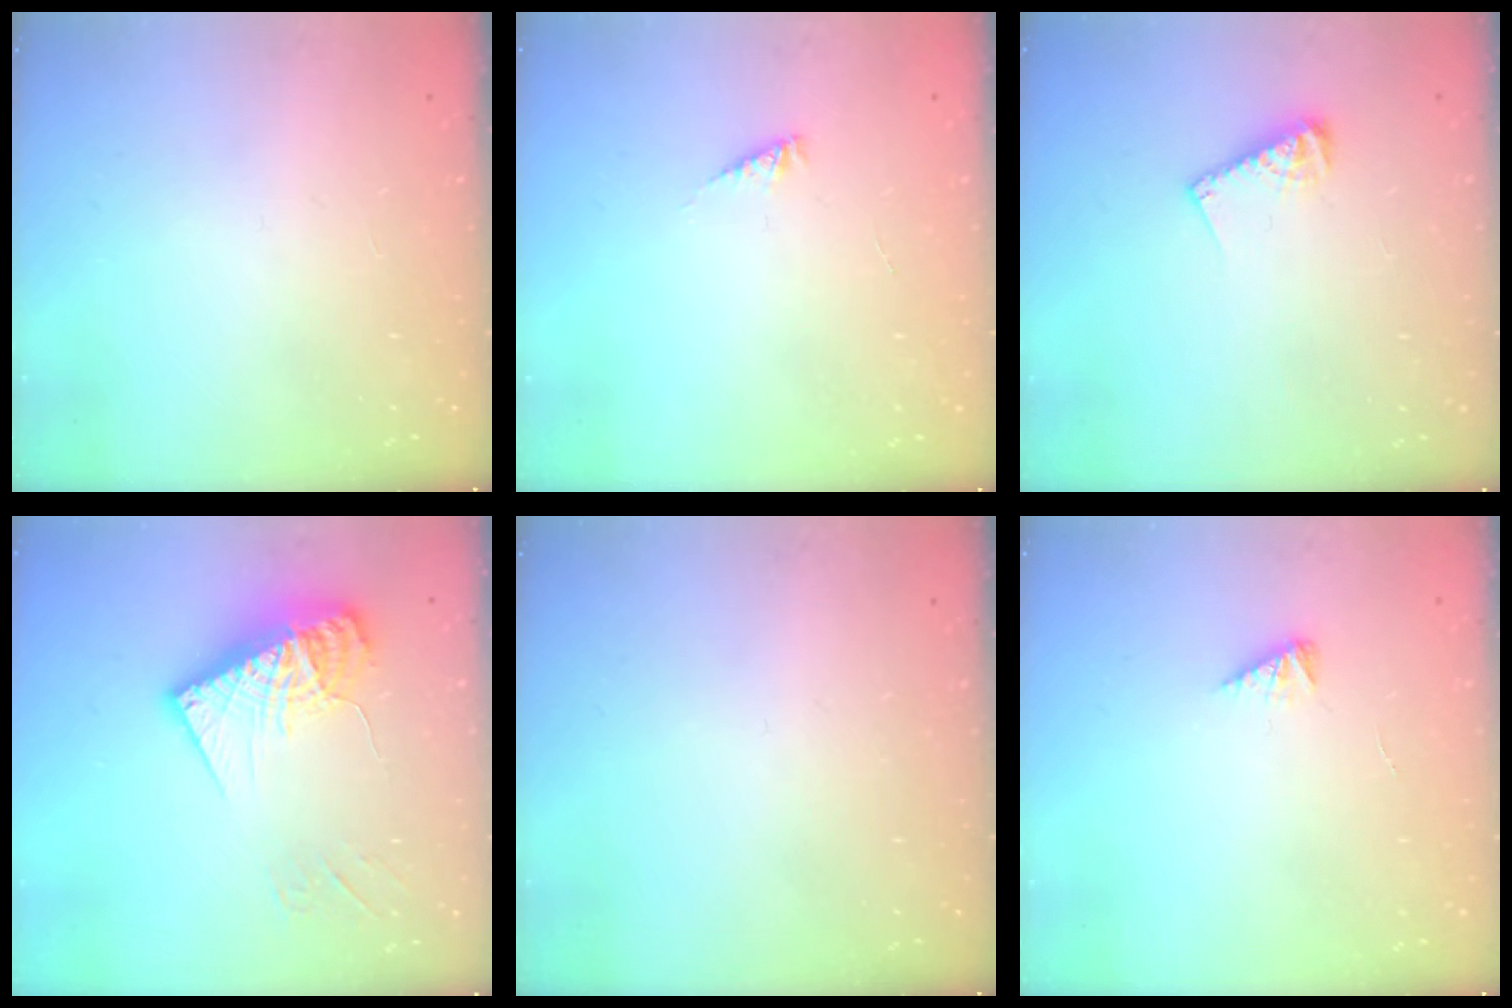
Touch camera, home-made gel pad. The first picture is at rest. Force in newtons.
{"total": 2.8, "press": 2.7, "slide": 0.4}
{"total": 7.3, "press": 7.3, "slide": 0.4}
{"total": 13.8, "press": 13.8, "slide": 1.1}
{"total": 0.0}
{"total": 2.3, "press": 2.3, "slide": 0.4}